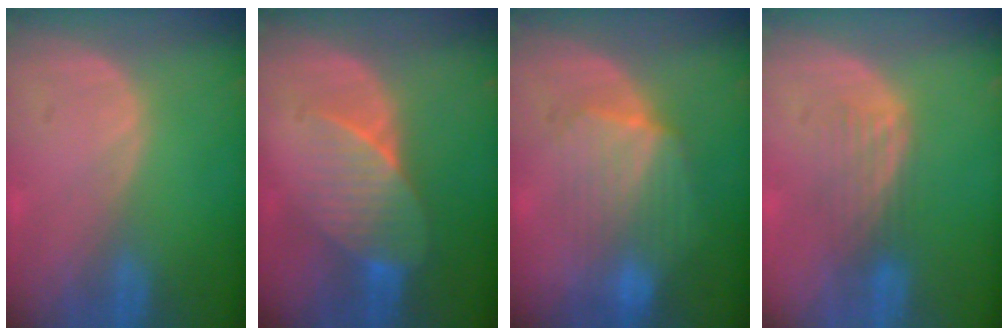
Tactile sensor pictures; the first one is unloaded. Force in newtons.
{"total": 7.2, "press": 6.6, "slide": 2.9}
{"total": 7.2, "press": 7.1, "slide": 0.4}
{"total": 4.3, "press": 3.6, "slide": 2.4}